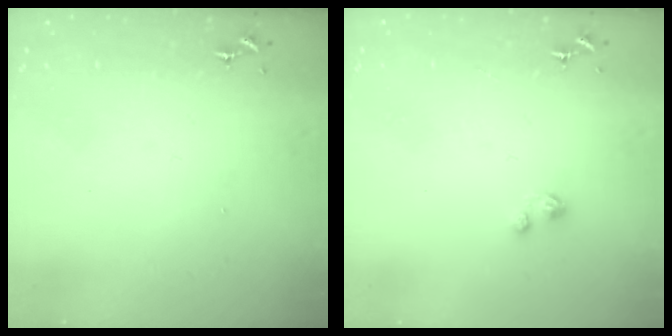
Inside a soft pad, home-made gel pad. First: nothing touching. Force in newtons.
{"total": 2.6, "press": 2.6, "slide": 0.2}